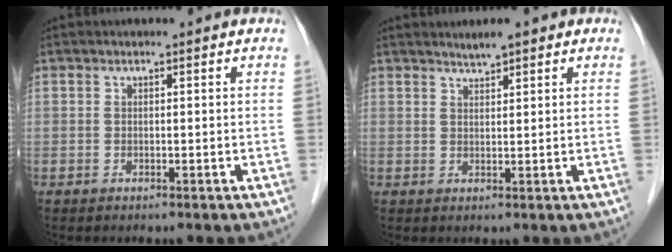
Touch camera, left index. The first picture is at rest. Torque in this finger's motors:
{"motor_torque": [0.01, -0.02, -0.16, 0.01]}